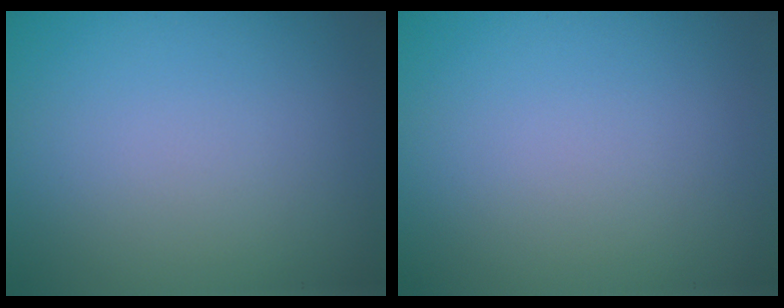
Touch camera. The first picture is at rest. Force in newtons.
{"total": 0.0}